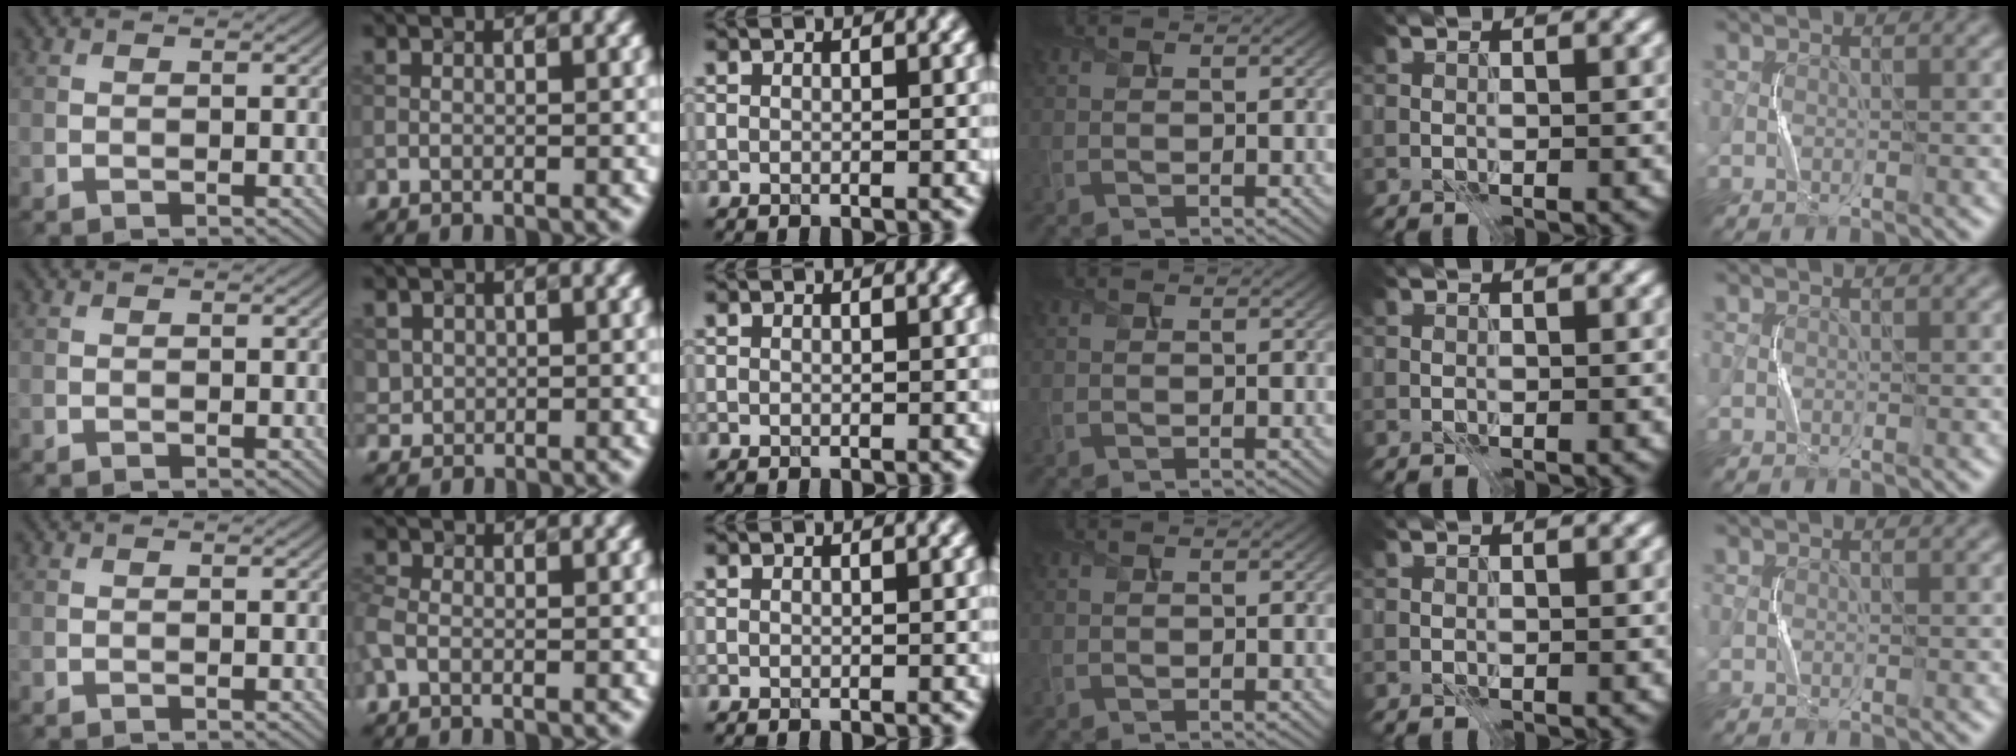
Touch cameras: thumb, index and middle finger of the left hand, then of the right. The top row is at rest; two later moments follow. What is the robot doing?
{"motion": "press", "object": "toy piano key"}